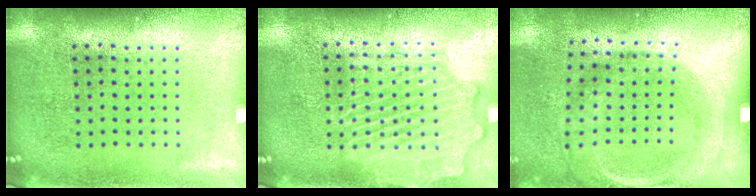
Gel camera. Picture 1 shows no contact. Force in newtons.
{"total": 2.5, "press": 2.4, "slide": 0.3}
{"total": 1.9, "press": 1.2, "slide": 1.5}